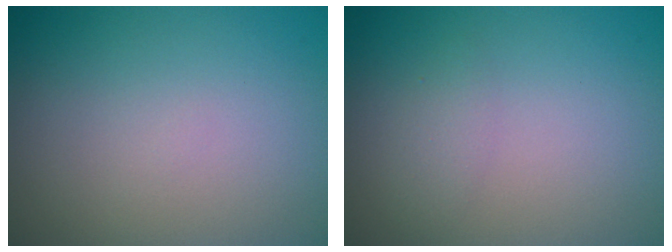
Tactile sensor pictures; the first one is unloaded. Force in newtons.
{"total": 1.2, "press": 1.2, "slide": 0.1}